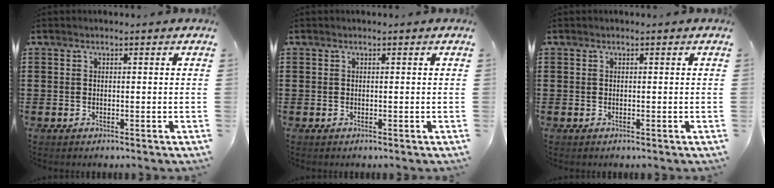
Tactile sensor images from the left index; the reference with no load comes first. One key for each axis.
{"total": 0.0}
{"total": 0.0}